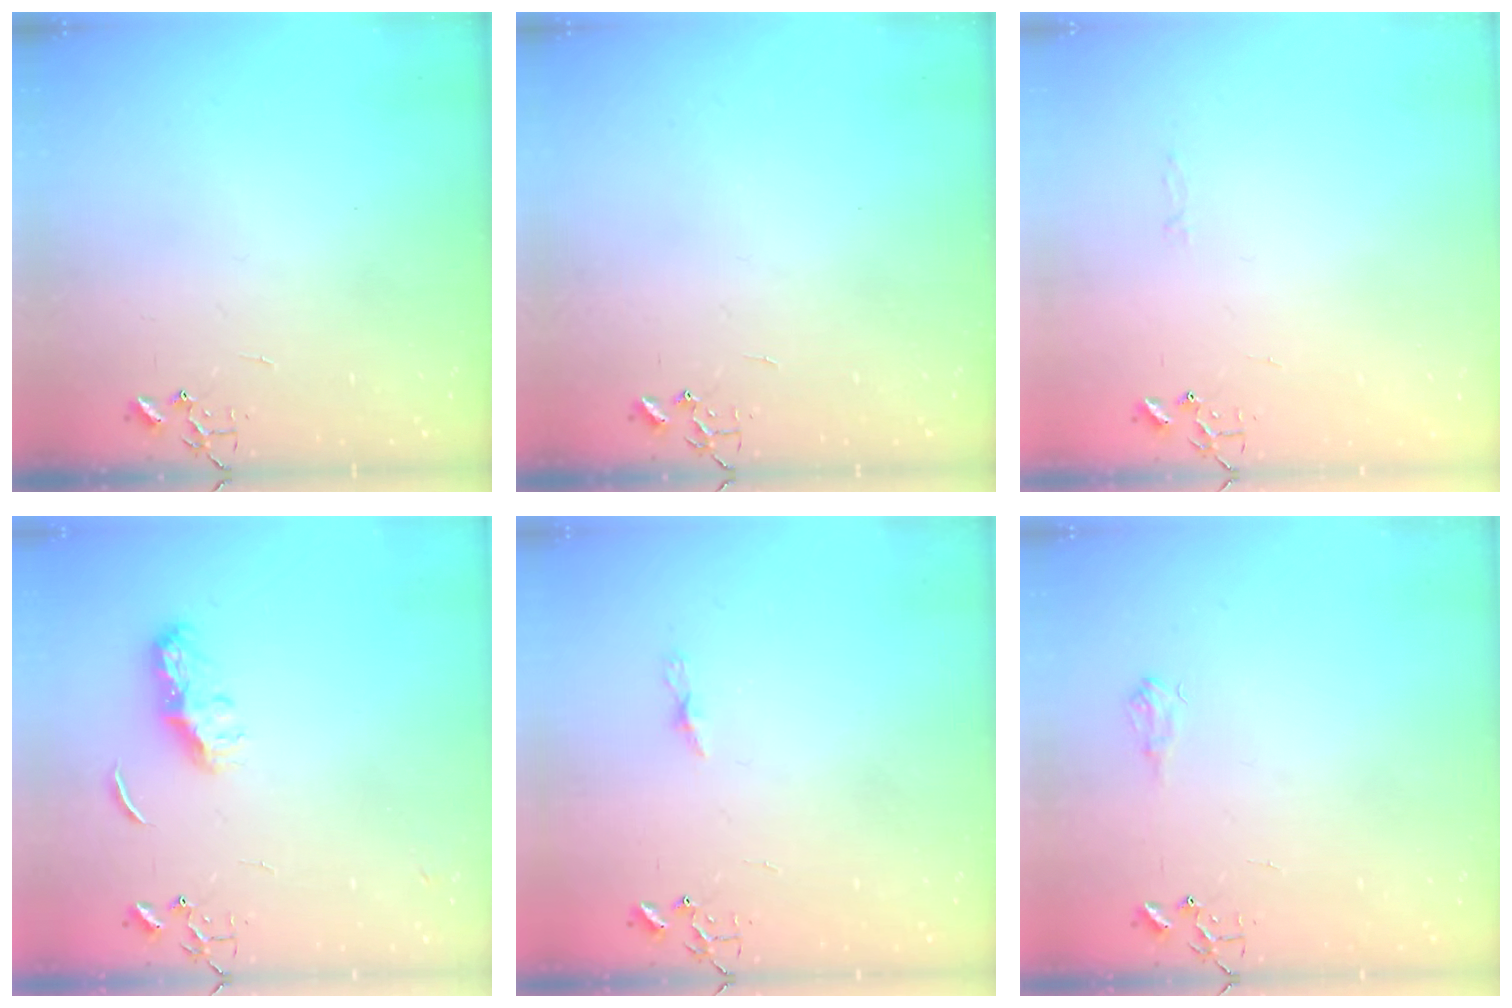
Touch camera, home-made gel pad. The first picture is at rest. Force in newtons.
{"total": 0.0}
{"total": 2.8, "press": 2.8, "slide": 0.4}
{"total": 8.1, "press": 8.1, "slide": 0.6}
{"total": 3.9, "press": 3.9, "slide": 0.5}
{"total": 6.2, "press": 6.1, "slide": 0.8}